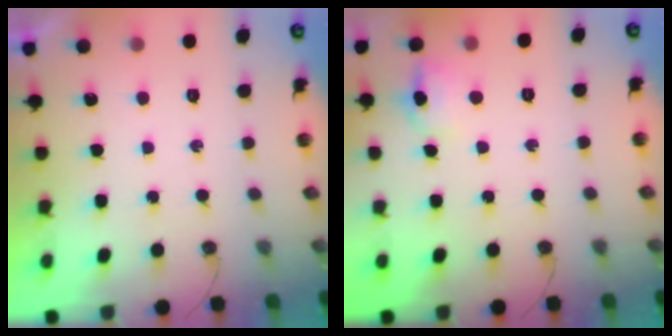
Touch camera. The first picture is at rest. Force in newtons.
{"total": 7.4, "press": 7.3, "slide": 1.3}